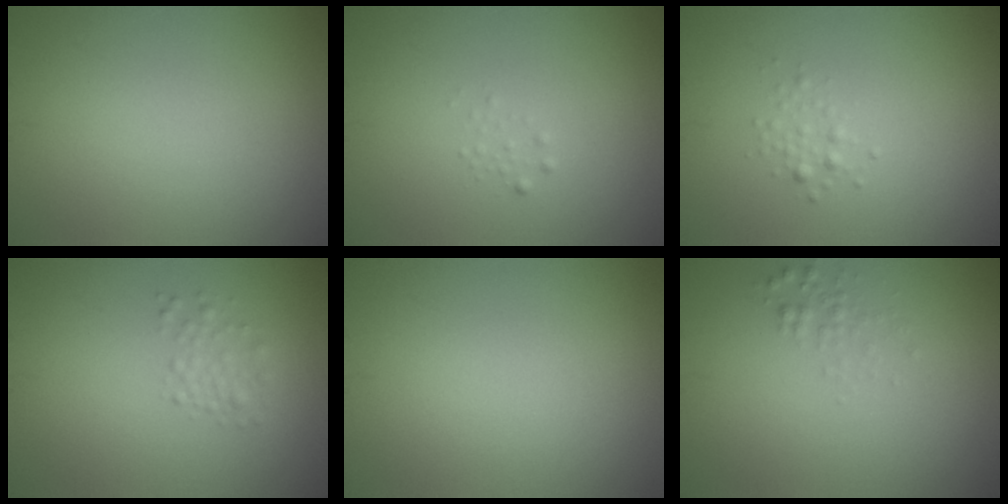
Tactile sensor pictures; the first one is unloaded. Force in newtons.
{"total": 0.6, "press": 0.6, "slide": 0.0}
{"total": 1.1, "press": 1.1, "slide": 0.0}
{"total": 1.5, "press": 1.5, "slide": 0.1}
{"total": 0.0}
{"total": 1.1, "press": 1.1, "slide": 0.0}